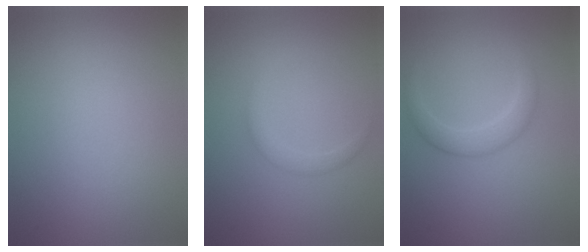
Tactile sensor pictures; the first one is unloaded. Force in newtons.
{"total": 1.2, "press": 1.1, "slide": 0.1}
{"total": 2.1, "press": 2.1, "slide": 0.1}